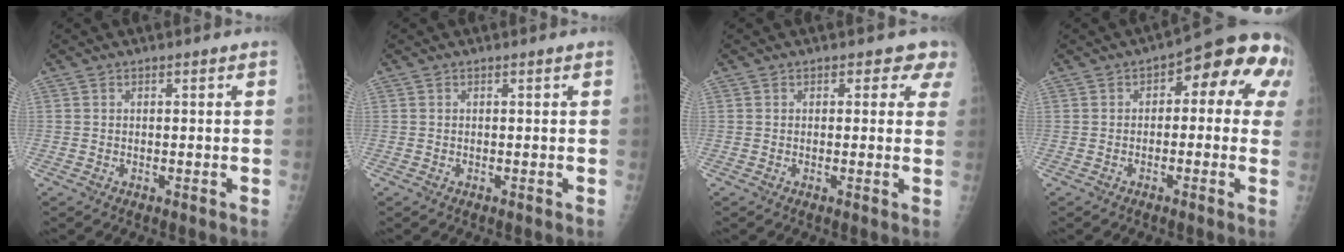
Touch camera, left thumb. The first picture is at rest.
{"total": 0.0}
{"total": 3.3, "force": [2.1, 2.1, 1.4], "torque": [0.018, -0.007, 0.010]}
{"total": 12.4, "force": [2.9, 6.2, 10.3], "torque": [-0.076, 0.032, 0.021]}